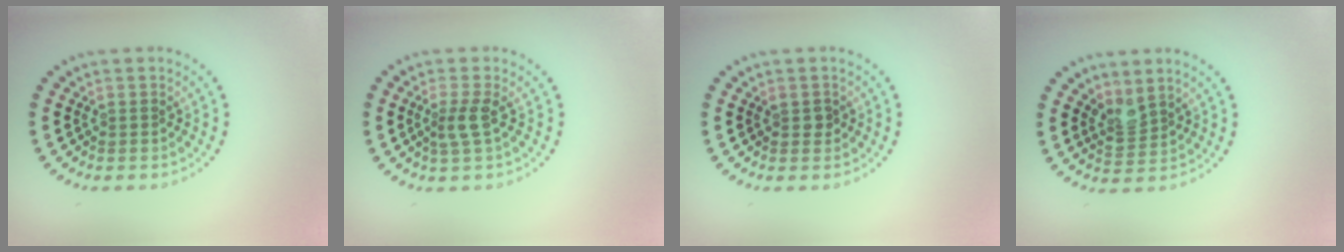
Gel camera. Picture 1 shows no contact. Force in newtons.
{"total": 2.1, "press": 1.7, "slide": 1.2}
{"total": 0.8, "press": 0.8, "slide": 0.2}
{"total": 2.0, "press": 1.5, "slide": 1.3}